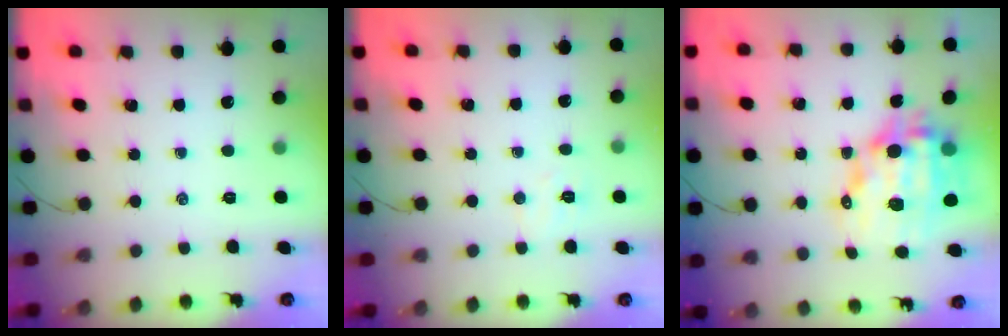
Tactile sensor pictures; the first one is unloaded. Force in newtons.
{"total": 4.1, "press": 4.0, "slide": 0.9}
{"total": 15.1, "press": 14.6, "slide": 3.8}